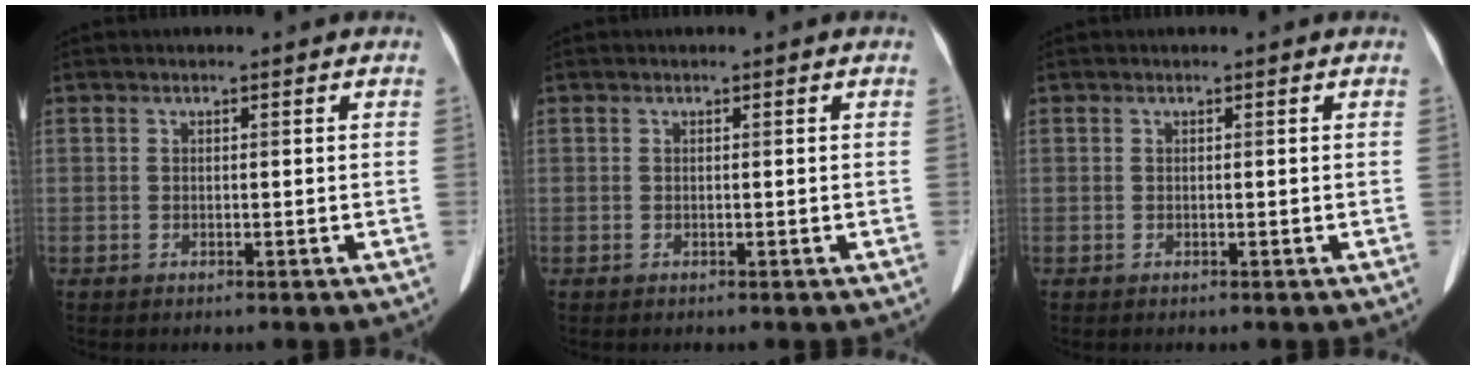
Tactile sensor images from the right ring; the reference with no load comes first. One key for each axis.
{"total": 0.0}
{"total": 0.0}